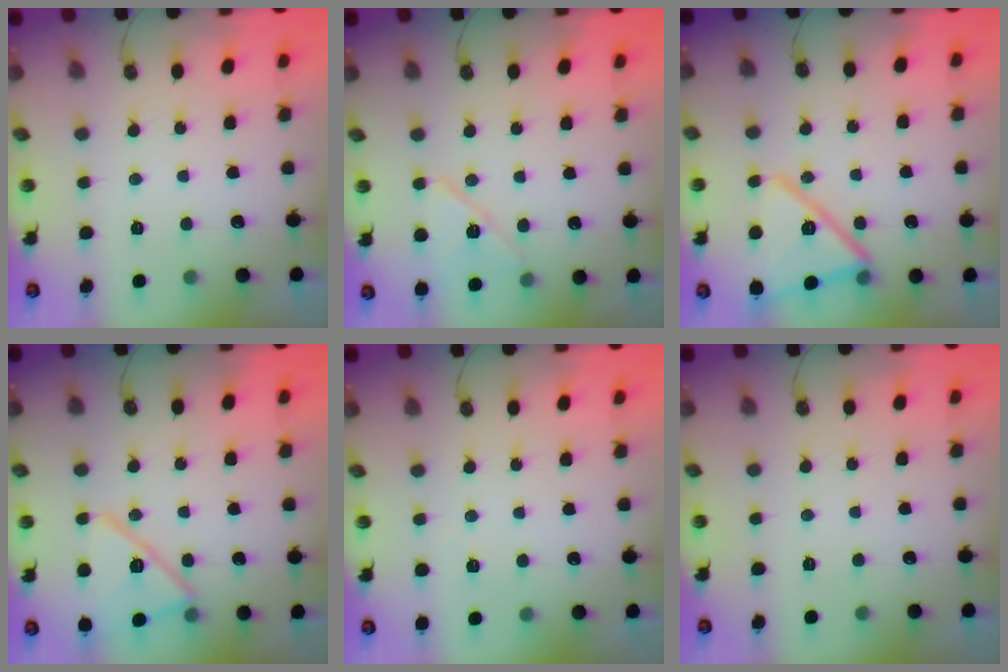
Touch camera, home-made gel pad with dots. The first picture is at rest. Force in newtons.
{"total": 10.1, "press": 8.4, "slide": 5.6}
{"total": 16.1, "press": 15.8, "slide": 3.2}
{"total": 15.1, "press": 15.1, "slide": 0.3}
{"total": 1.4, "press": 1.4, "slide": 0.5}
{"total": 0.0}